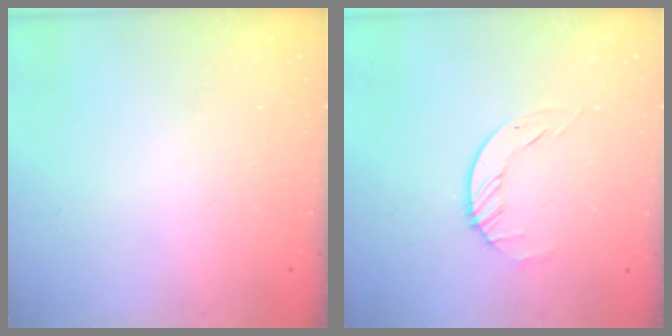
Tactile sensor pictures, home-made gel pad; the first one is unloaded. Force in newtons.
{"total": 2.5, "press": 2.5, "slide": 0.3}